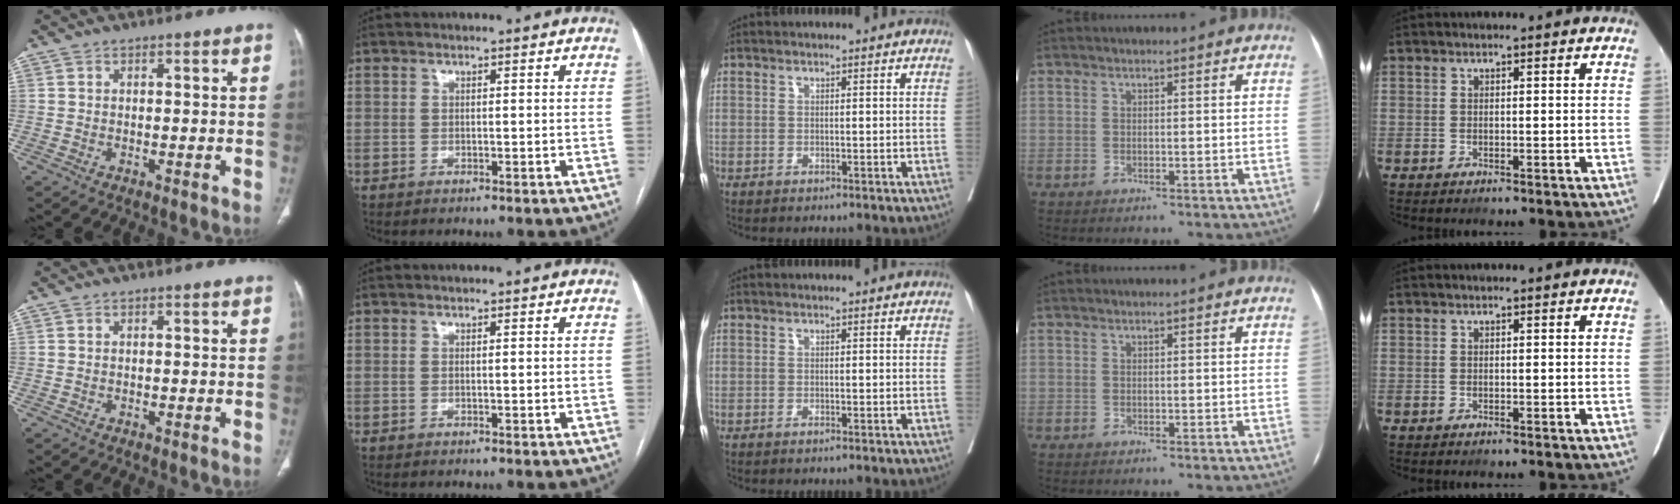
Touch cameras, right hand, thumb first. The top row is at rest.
{}